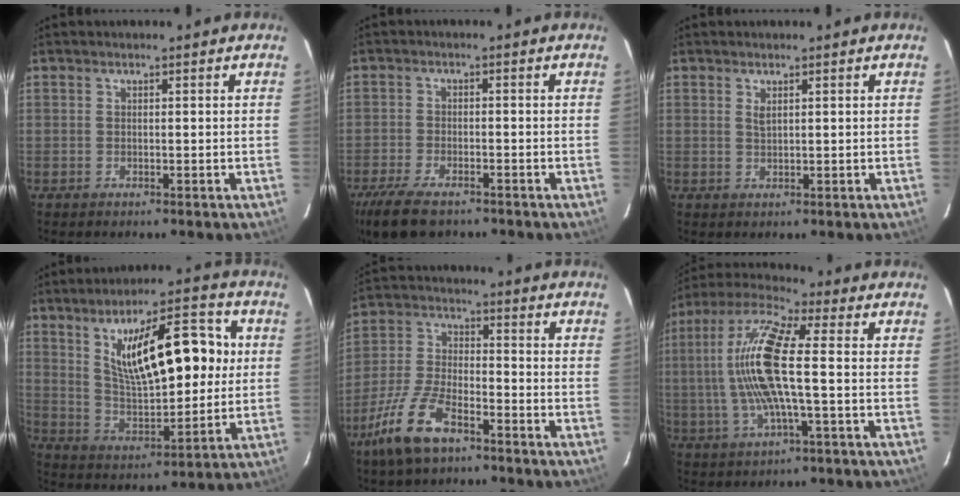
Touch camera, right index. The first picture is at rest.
{"total": 10.0, "force": [-7.5, 3.7, 5.5], "torque": [-0.142, -0.027, -0.138]}
{"total": 1.3, "force": [0.6, 0.6, 1.0], "torque": [-0.018, 0.001, 0.012]}
{"total": 18.1, "force": [5.0, 6.9, 16.0], "torque": [-0.270, 0.015, 0.098]}
{"total": 12.4, "force": [-8.0, 4.8, 8.2], "torque": [-0.186, -0.007, -0.154]}
{"total": 15.2, "force": [0.0, 3.2, 14.9], "torque": [-0.292, 0.008, -0.006]}